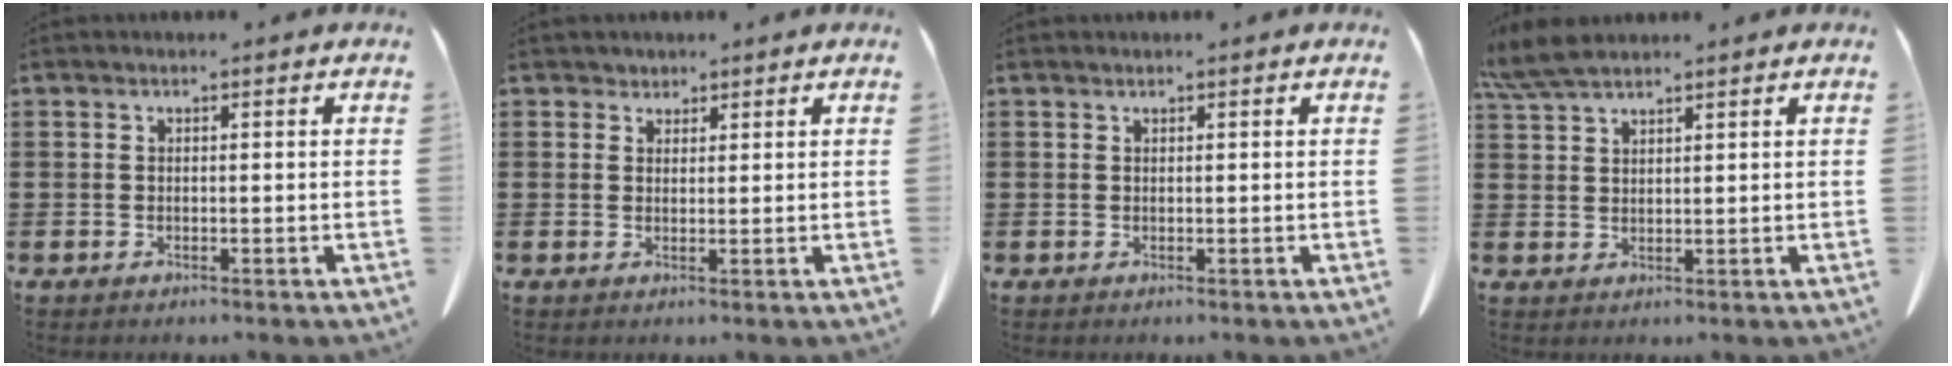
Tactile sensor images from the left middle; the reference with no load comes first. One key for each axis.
{"total": 1.5, "fx": 1.3, "fy": 0.8, "fz": -0.1, "tx": -0.004, "ty": 0.004, "tz": 0.026}
{"total": 0.0}
{"total": 4.9, "fx": 4.0, "fy": 1.0, "fz": 2.6, "tx": -0.062, "ty": -0.004, "tz": 0.076}